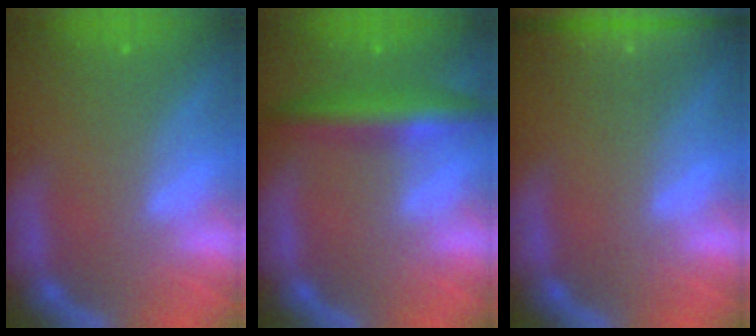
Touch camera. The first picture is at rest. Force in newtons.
{"total": 5.0}
{"total": 6.0}